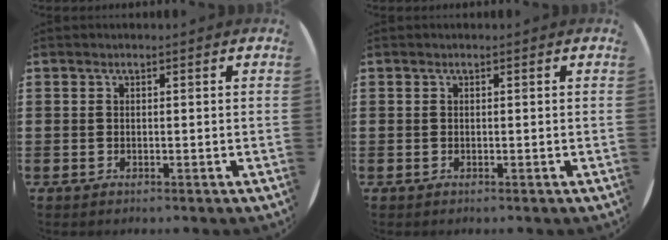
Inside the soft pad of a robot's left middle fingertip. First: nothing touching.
{"total": 0.0}